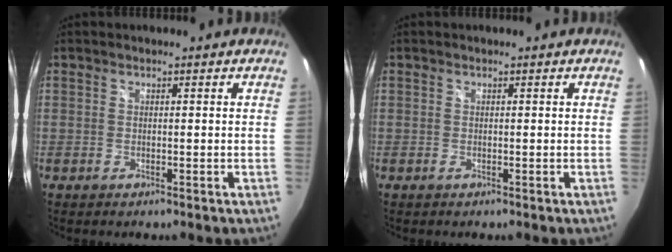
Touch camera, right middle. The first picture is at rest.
{"total": 0.0}